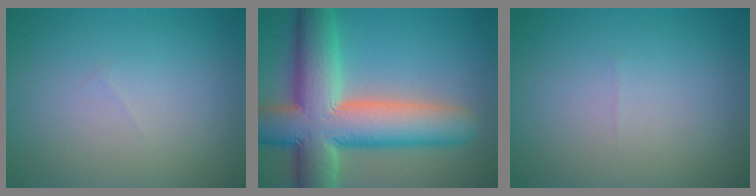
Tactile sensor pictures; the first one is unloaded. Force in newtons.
{"total": 12.8, "press": 12.8, "slide": 0.9}
{"total": 0.0}